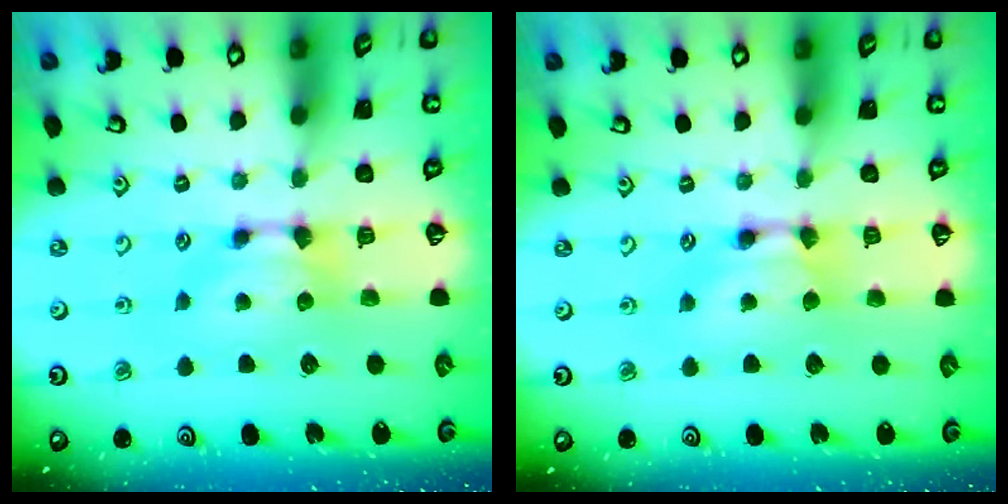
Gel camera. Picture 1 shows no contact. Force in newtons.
{"total": 1.7, "press": 1.7, "slide": 0.1}